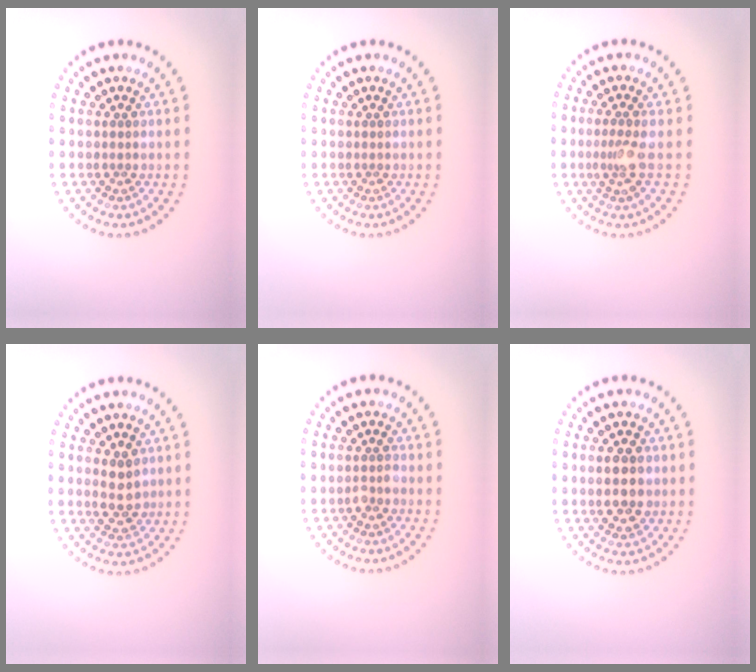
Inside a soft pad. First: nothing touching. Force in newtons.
{"total": 0.0}
{"total": 2.1, "press": 1.5, "slide": 1.5}
{"total": 2.6, "press": 2.6, "slide": 0.4}
{"total": 1.1, "press": 1.1, "slide": 0.2}
{"total": 3.0, "press": 3.0, "slide": 0.1}